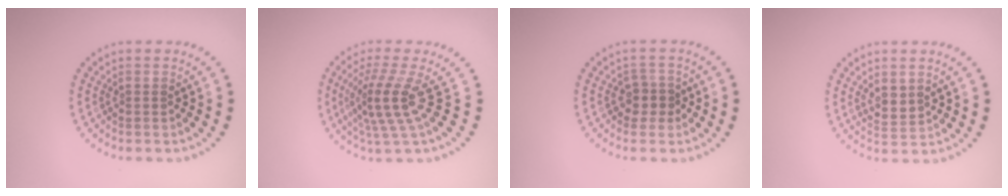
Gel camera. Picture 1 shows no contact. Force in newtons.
{"total": 4.1, "press": 2.8, "slide": 3.0}
{"total": 1.9, "press": 1.6, "slide": 1.0}
{"total": 1.9, "press": 1.6, "slide": 1.1}